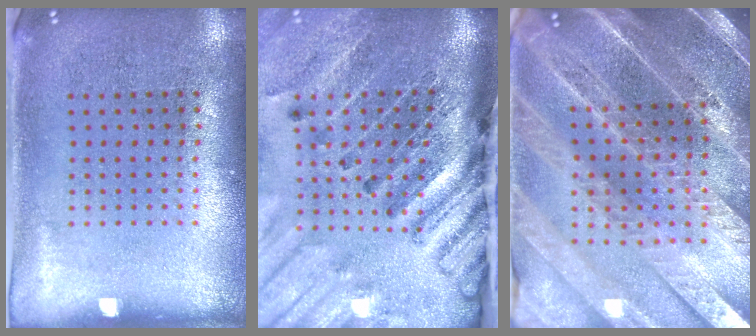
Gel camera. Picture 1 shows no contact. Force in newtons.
{"total": 4.3, "press": 3.2, "slide": 2.8}
{"total": 5.1, "press": 4.4, "slide": 2.6}